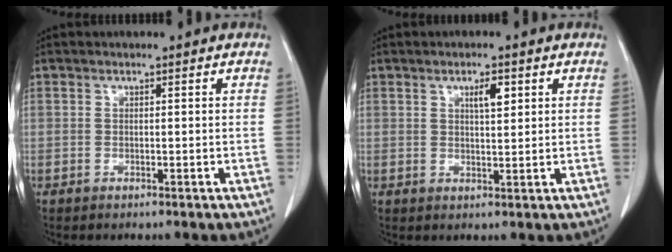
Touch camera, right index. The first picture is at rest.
{"total": 3.0, "force": [1.4, 0.8, 2.6], "torque": [-0.045, -0.002, 0.023]}